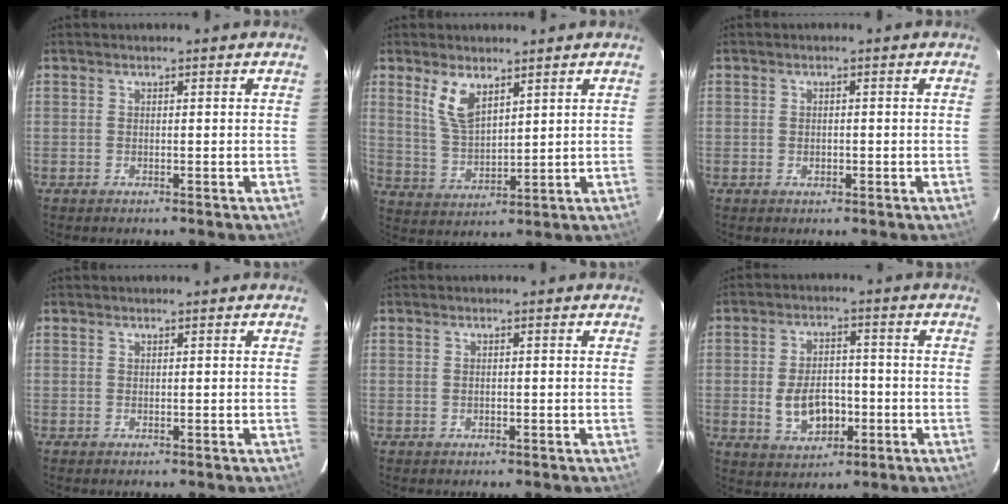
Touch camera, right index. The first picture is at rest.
{"total": 7.4, "force": [4.4, 3.3, 5.0], "torque": [-0.096, -0.002, 0.094]}
{"total": 1.2, "force": [-0.3, 1.0, 0.6], "torque": [-0.009, 0.001, -0.003]}
{"total": 0.0}
{"total": 0.6, "force": [-0.1, 0.5, 0.3], "torque": [-0.005, 0.001, -0.001]}
{"total": 9.0, "force": [-2.1, 5.7, 6.6], "torque": [-0.135, 0.006, -0.022]}